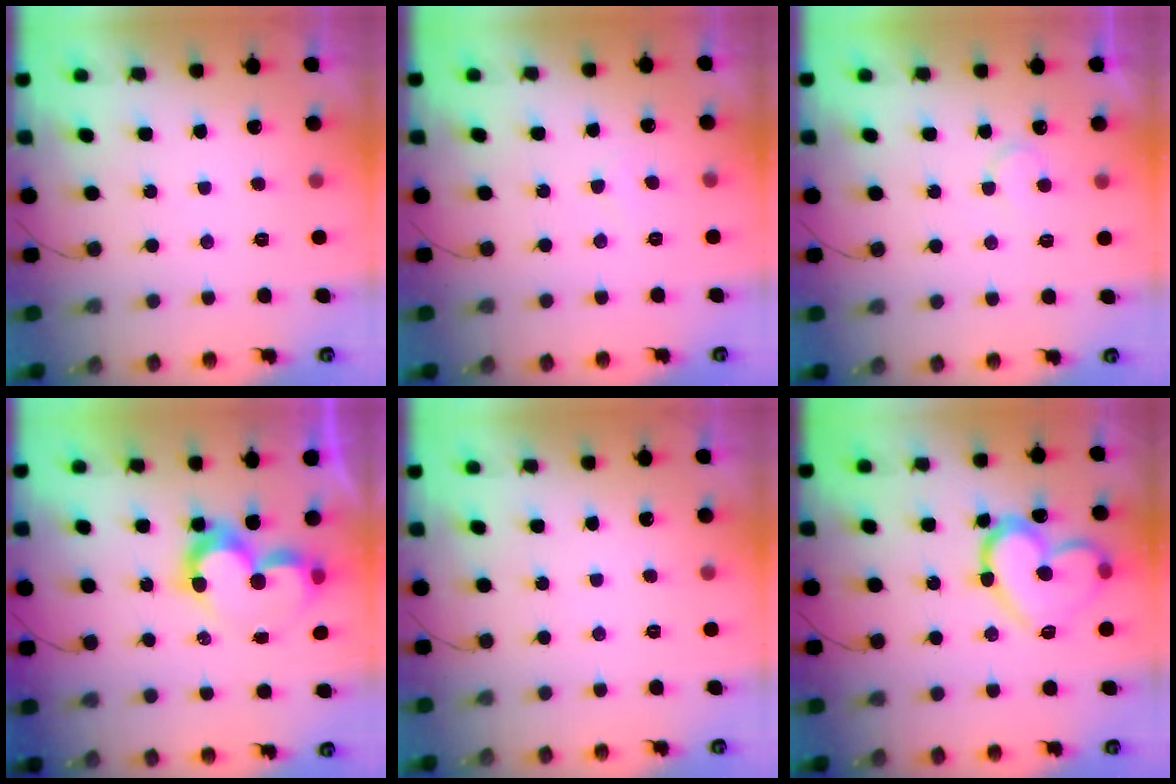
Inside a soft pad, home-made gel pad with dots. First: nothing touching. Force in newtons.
{"total": 3.5, "press": 3.5, "slide": 0.1}
{"total": 6.0, "press": 6.0, "slide": 0.6}
{"total": 8.9, "press": 8.9, "slide": 0.7}
{"total": 0.0}
{"total": 16.9, "press": 16.9, "slide": 0.9}